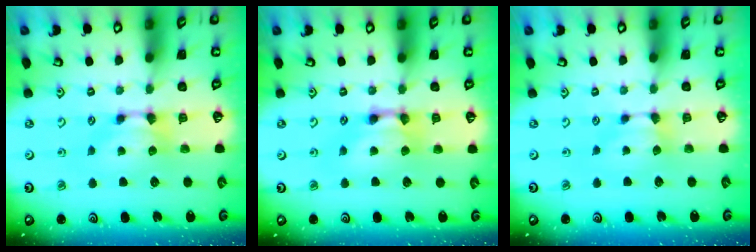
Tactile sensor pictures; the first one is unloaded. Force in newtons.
{"total": 2.6, "press": 2.6, "slide": 0.2}
{"total": 0.6, "press": 0.6, "slide": 0.3}